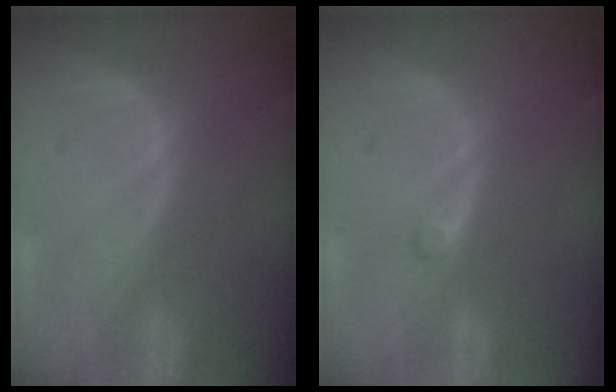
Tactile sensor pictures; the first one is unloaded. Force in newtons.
{"total": 0.9, "press": 0.9, "slide": 0.2}